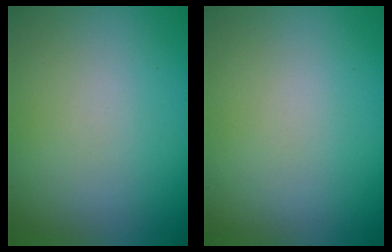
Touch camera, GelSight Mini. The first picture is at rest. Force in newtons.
{"total": 0.0}